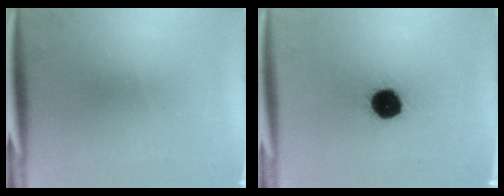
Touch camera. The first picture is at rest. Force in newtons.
{"total": 11.4}